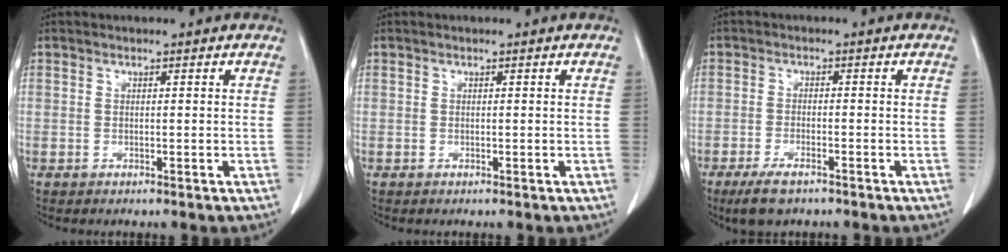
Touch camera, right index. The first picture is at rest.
{"total": 0.0}
{"total": 4.9, "force": [-3.5, 1.3, 3.2], "torque": [-0.067, -0.008, -0.058]}